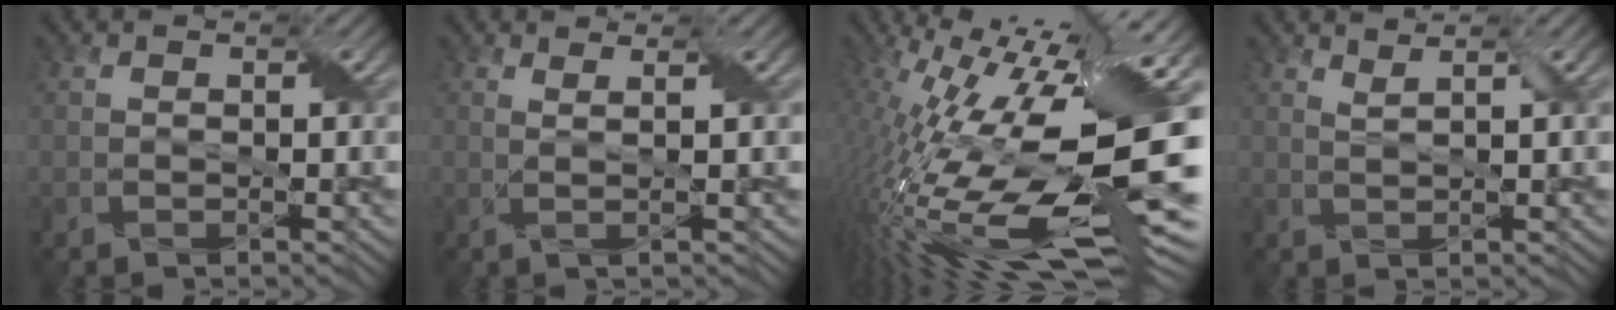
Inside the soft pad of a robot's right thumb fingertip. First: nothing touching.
{"total": 2.4, "force": [1.1, 0.3, 2.1], "torque": [-0.041, 0.005, 0.001]}
{"total": 19.2, "force": [-0.7, 6.1, 18.2], "torque": [-0.336, -0.015, -0.002]}
{"total": 1.8, "force": [1.5, 0.1, 1.0], "torque": [-0.022, 0.003, 0.028]}